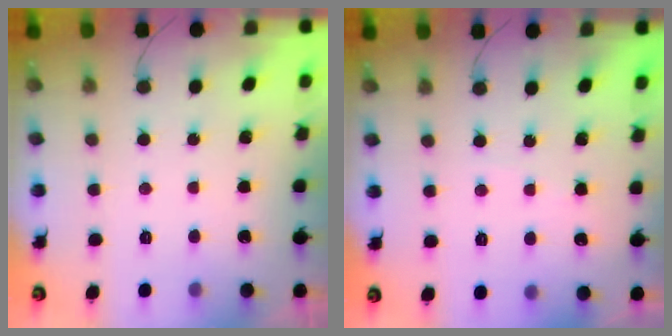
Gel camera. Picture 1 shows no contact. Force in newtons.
{"total": 2.3, "press": 2.3, "slide": 0.4}